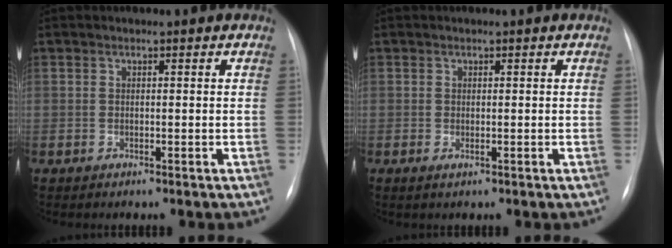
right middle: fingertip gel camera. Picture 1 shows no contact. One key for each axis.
{"total": 0.6, "fx": -0.1, "fy": 0.3, "fz": 0.5, "tx": -0.010, "ty": -0.003, "tz": -0.001}